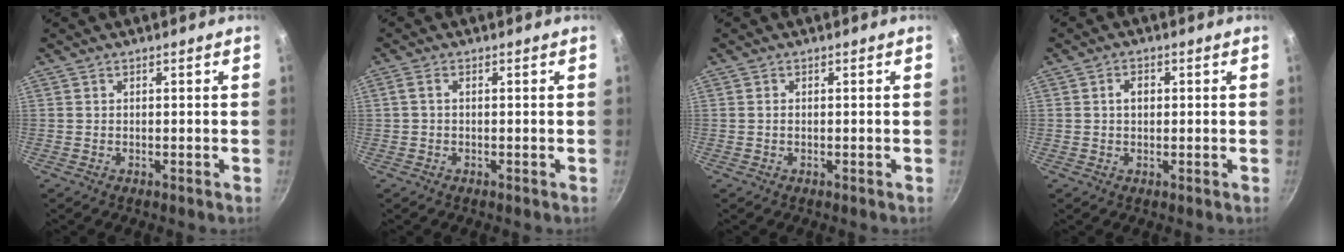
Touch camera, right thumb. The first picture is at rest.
{"total": 1.4, "force": [0.0, 0.8, 1.2], "torque": [-0.032, 0.007, -0.001]}
{"total": 0.6, "force": [0.0, 0.4, 0.5], "torque": [-0.008, 0.003, 0.000]}
{"total": 2.5, "force": [0.3, 1.8, 1.7], "torque": [-0.017, 0.007, 0.005]}